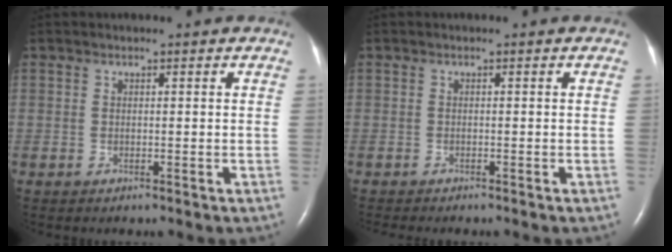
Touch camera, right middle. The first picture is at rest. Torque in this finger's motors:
{"motor_torque": [0.27, -0.49, 0.06, 0.02]}